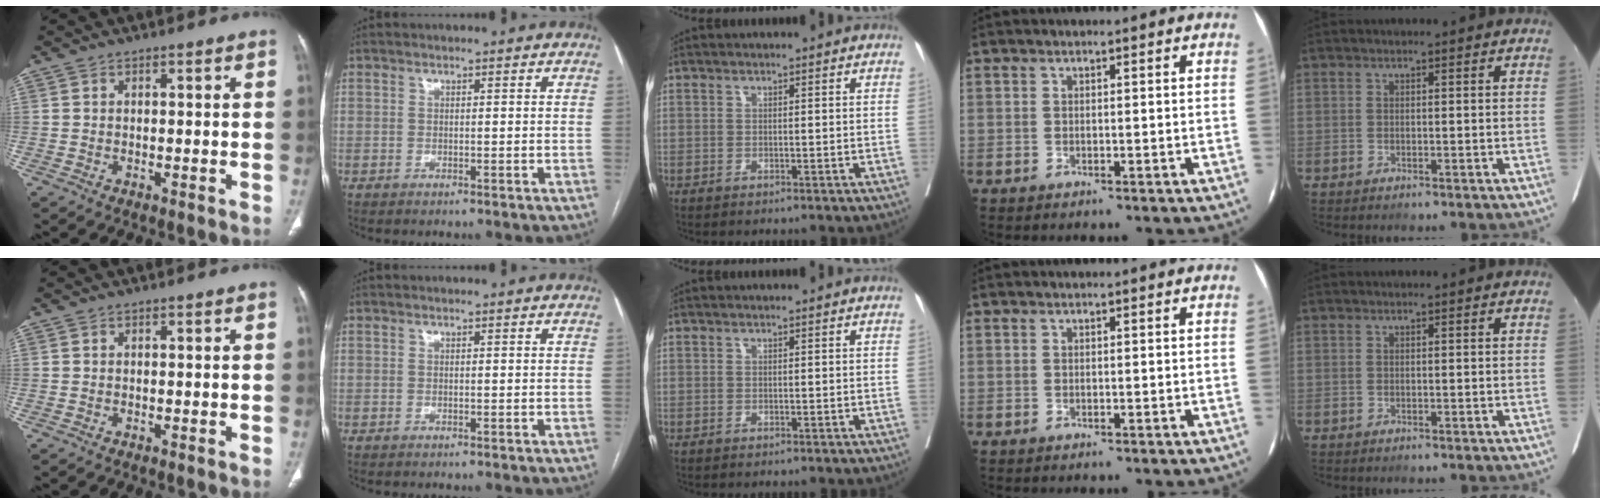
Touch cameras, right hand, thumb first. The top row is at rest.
{}